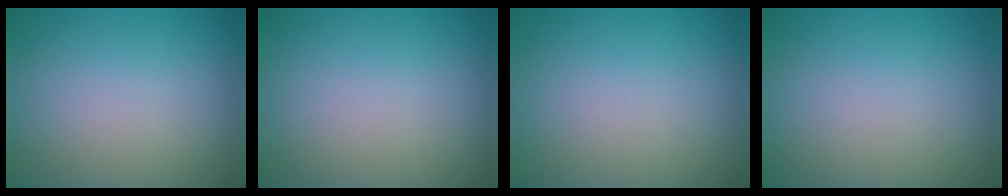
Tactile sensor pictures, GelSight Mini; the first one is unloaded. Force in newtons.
{"total": 0.0}
{"total": 0.0}
{"total": 0.0}